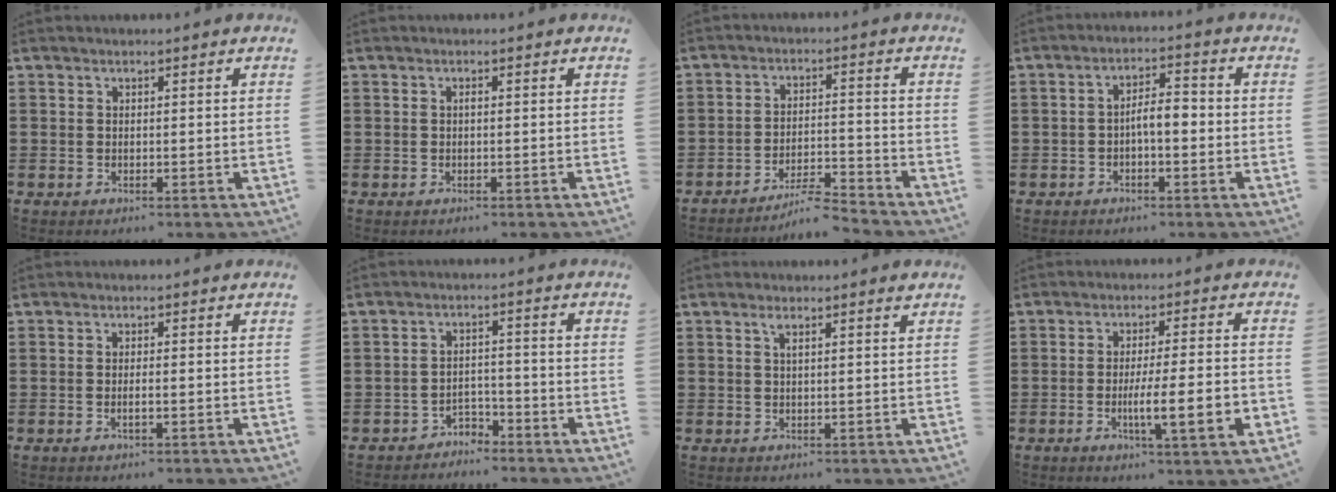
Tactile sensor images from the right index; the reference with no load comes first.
{"total": 0.6, "force": [-0.1, 0.1, 0.5], "torque": [-0.012, -0.004, -0.001]}
{"total": 5.0, "force": [-4.8, 0.1, 1.5], "torque": [-0.027, 0.000, -0.093]}
{"total": 3.9, "force": [-0.8, 1.4, 3.5], "torque": [-0.065, 0.009, -0.018]}
{"total": 1.2, "force": [-0.4, 0.1, 1.1], "torque": [-0.020, -0.003, -0.007]}
{"total": 2.9, "force": [-2.8, 0.7, 0.1], "torque": [-0.011, 0.003, -0.060]}
{"total": 1.6, "force": [0.9, 0.1, 1.3], "torque": [-0.028, 0.000, 0.015]}
{"total": 8.7, "force": [-2.4, 1.1, 8.3], "torque": [-0.142, -0.010, -0.040]}